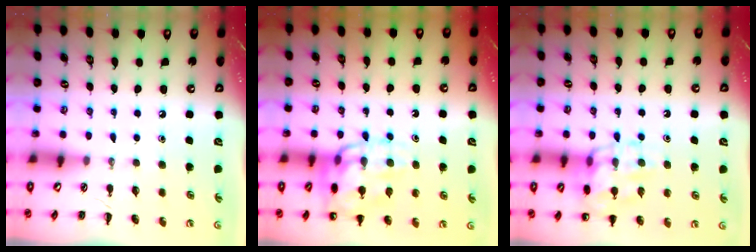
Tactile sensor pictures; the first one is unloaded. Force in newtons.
{"total": 15.3, "press": 15.2, "slide": 1.9}
{"total": 14.5, "press": 14.4, "slide": 2.0}